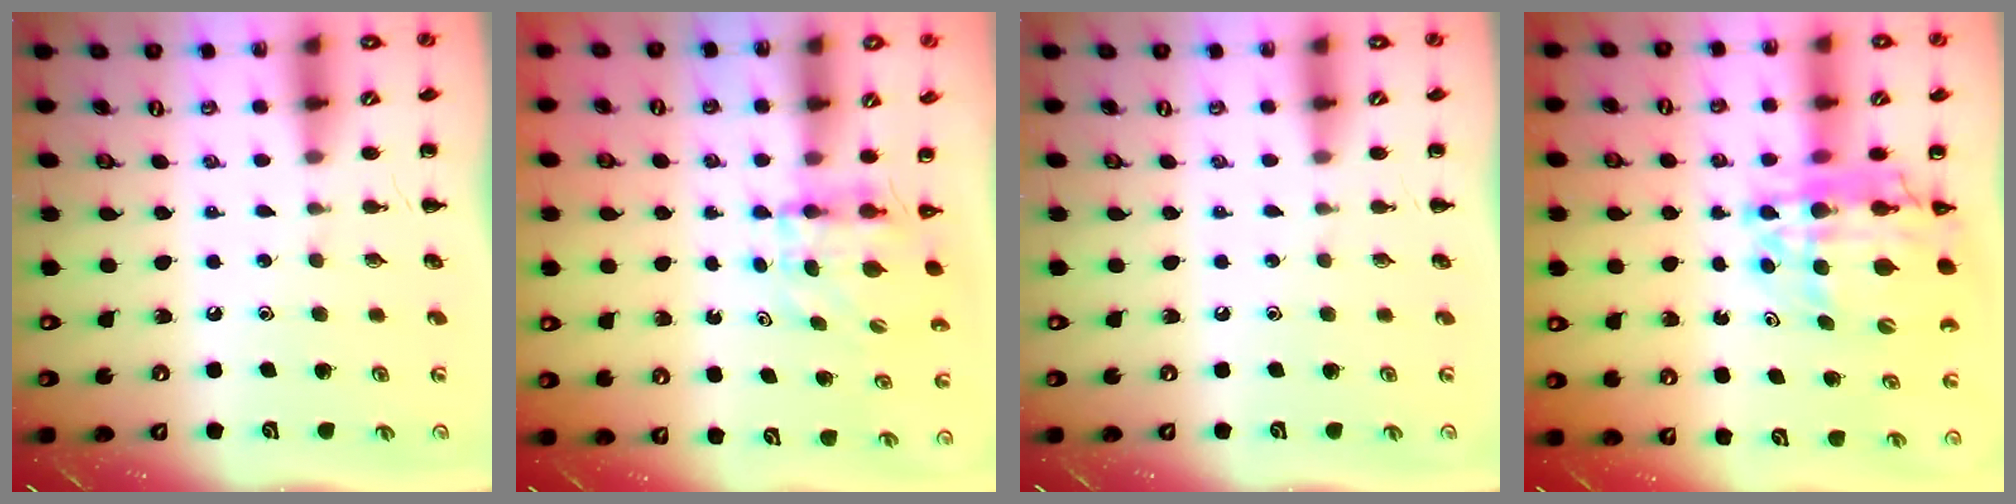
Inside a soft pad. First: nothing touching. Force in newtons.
{"total": 3.9, "press": 3.9, "slide": 0.1}
{"total": 0.0}
{"total": 17.0, "press": 16.3, "slide": 4.6}